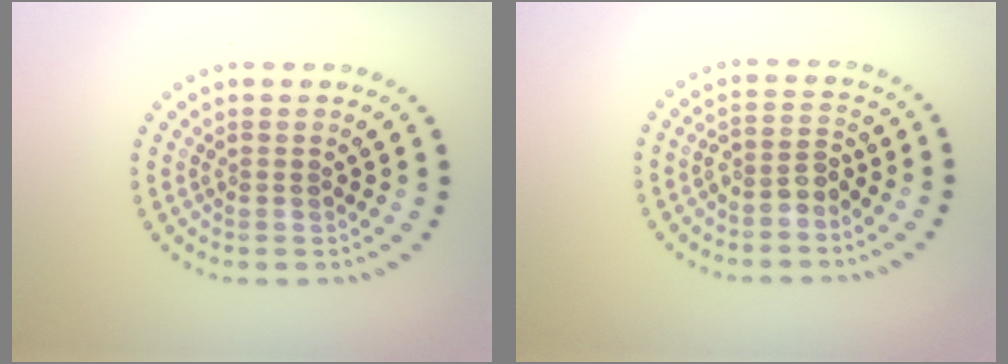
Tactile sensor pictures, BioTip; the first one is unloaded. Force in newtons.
{"total": 2.1, "press": 1.6, "slide": 1.3}